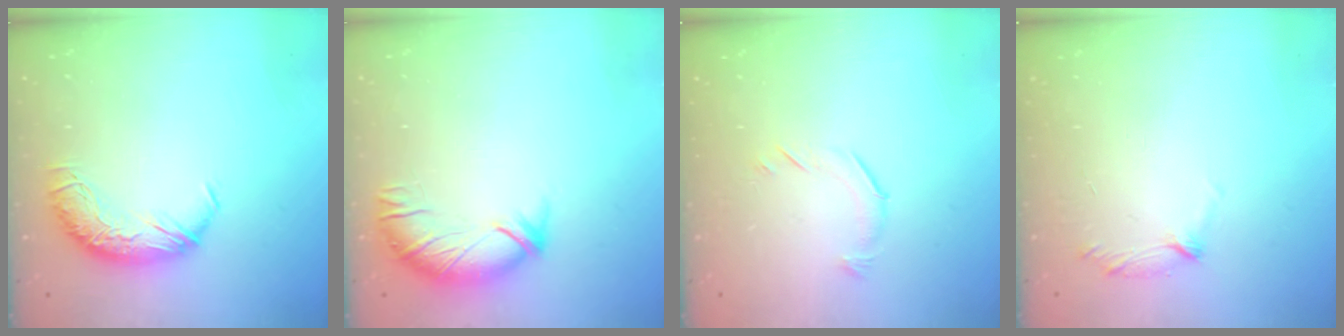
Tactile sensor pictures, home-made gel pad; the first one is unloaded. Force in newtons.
{"total": 2.9, "press": 2.6, "slide": 1.4}
{"total": 6.2, "press": 6.1, "slide": 1.1}
{"total": 5.7, "press": 5.6, "slide": 1.2}